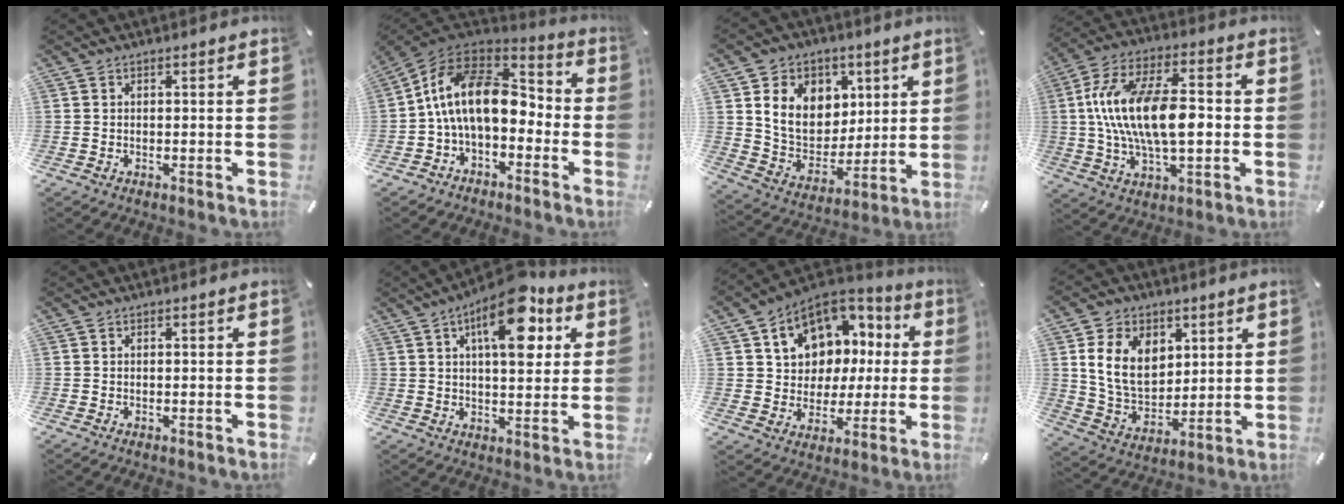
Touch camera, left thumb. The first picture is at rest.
{"total": 16.1, "force": [-0.4, 10.5, 12.1], "torque": [-0.243, 0.014, -0.011]}
{"total": 14.1, "force": [4.8, 11.8, 5.9], "torque": [-0.112, -0.014, 0.100]}
{"total": 18.3, "force": [0.2, 8.9, 15.9], "torque": [-0.324, 0.009, 0.003]}
{"total": 0.0}
{"total": 15.6, "force": [7.1, 6.8, 12.1], "torque": [-0.176, -0.022, 0.115]}
{"total": 12.0, "force": [4.2, 10.3, 4.4], "torque": [-0.082, -0.030, 0.084]}
{"total": 13.2, "force": [4.5, 9.9, 7.5], "torque": [-0.154, -0.009, 0.085]}